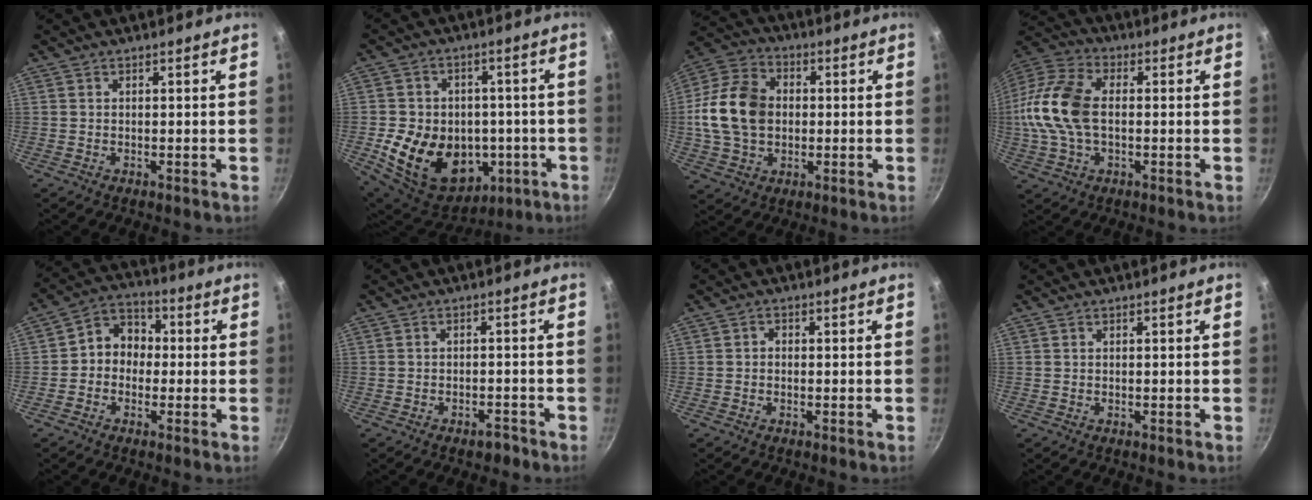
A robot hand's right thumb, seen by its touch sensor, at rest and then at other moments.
{"total": 20.4, "force": [-4.0, 15.7, 12.4], "torque": [-0.197, 0.022, -0.040]}
{"total": 15.5, "force": [0.3, 11.5, 10.4], "torque": [-0.177, 0.021, -0.004]}
{"total": 15.4, "force": [-0.2, 9.3, 12.2], "torque": [-0.240, 0.031, -0.019]}
{"total": 7.5, "force": [-0.5, 6.4, 3.8], "torque": [-0.023, 0.027, -0.032]}
{"total": 2.6, "force": [-1.9, 1.3, 1.2], "torque": [-0.008, 0.024, -0.018]}
{"total": 1.1, "force": [-0.4, 0.9, 0.5], "torque": [-0.008, 0.005, -0.009]}
{"total": 0.0}